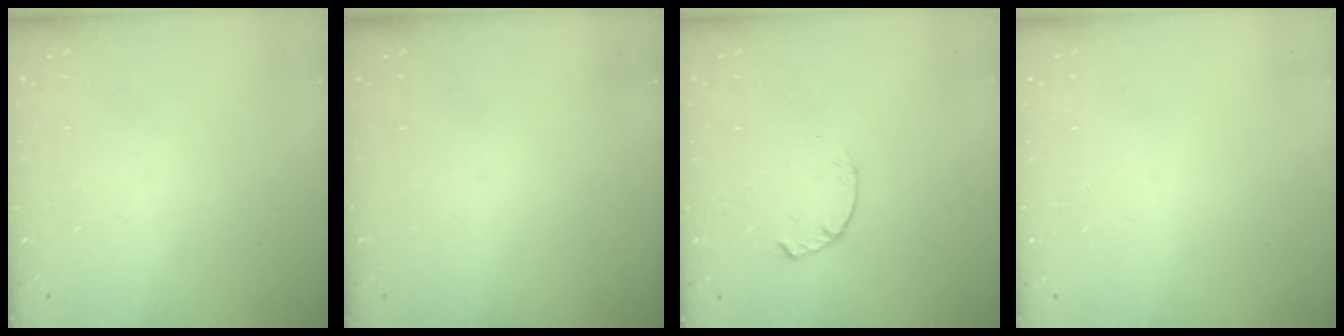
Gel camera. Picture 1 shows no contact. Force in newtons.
{"total": 0.0}
{"total": 1.8, "press": 1.8, "slide": 0.3}
{"total": 2.2, "press": 2.2, "slide": 0.1}